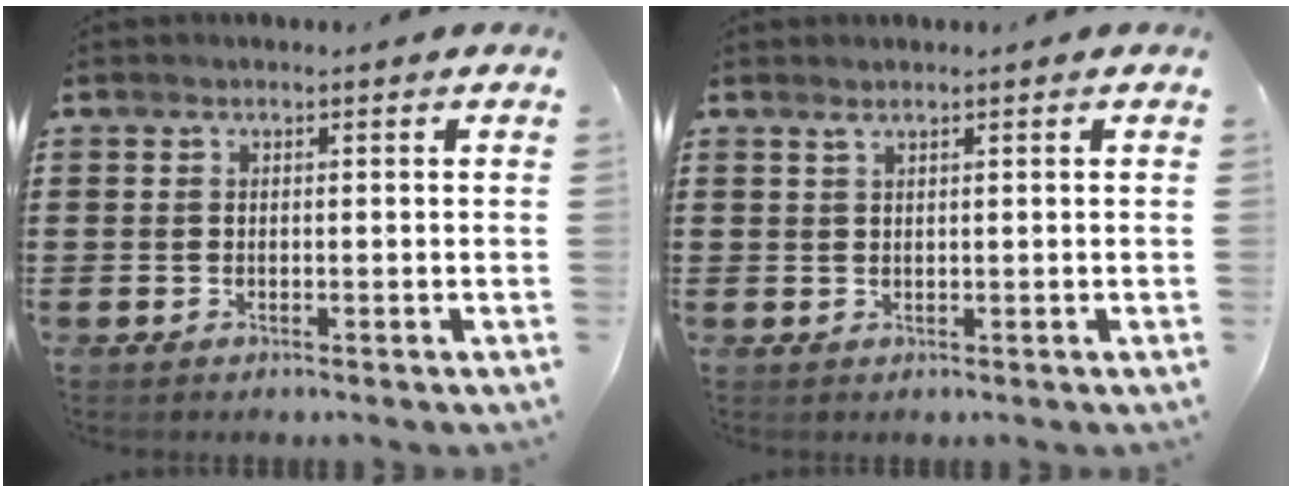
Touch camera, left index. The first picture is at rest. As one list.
[{"total": 0.9, "force": [0.5, 0.0, 0.7], "torque": [-0.014, 0.000, 0.009]}]